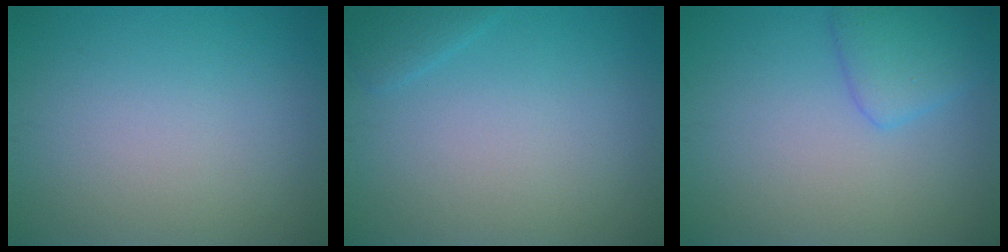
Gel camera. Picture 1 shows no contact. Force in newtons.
{"total": 1.1, "press": 1.1, "slide": 0.1}
{"total": 2.8, "press": 2.8, "slide": 0.2}